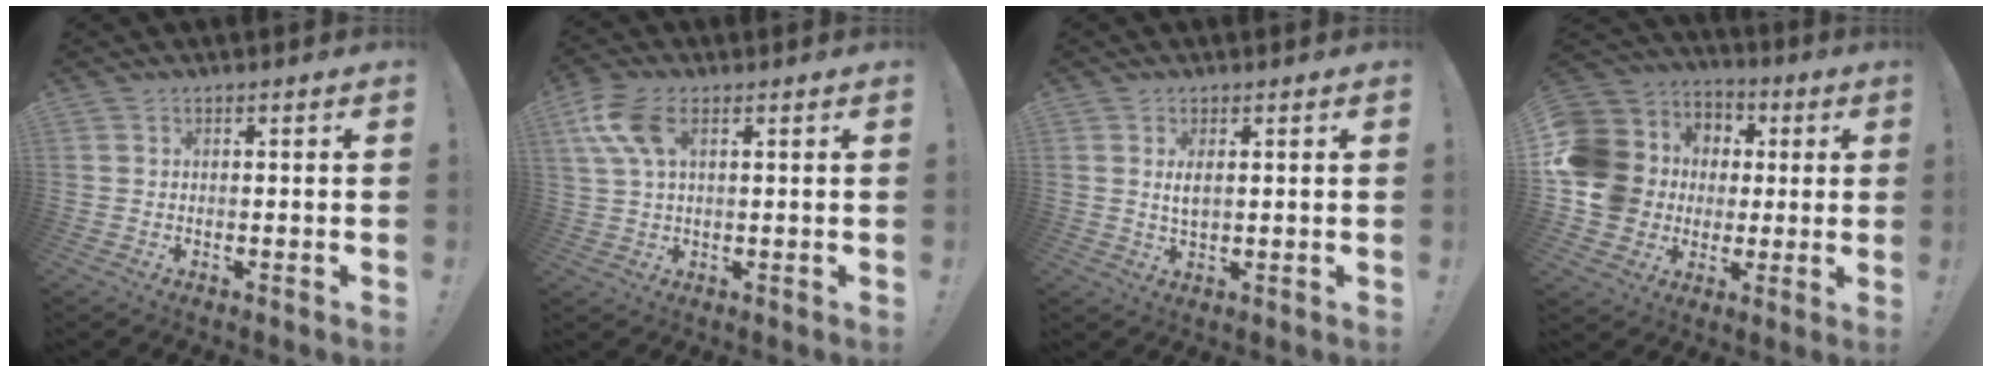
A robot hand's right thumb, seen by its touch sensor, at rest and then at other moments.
{"total": 9.5, "force": [3.6, 4.7, 7.5], "torque": [-0.154, 0.000, 0.072]}
{"total": 3.0, "force": [0.9, 1.0, 2.7], "torque": [-0.044, -0.006, 0.013]}
{"total": 16.8, "force": [0.7, 15.3, 6.8], "torque": [-0.130, 0.007, 0.047]}